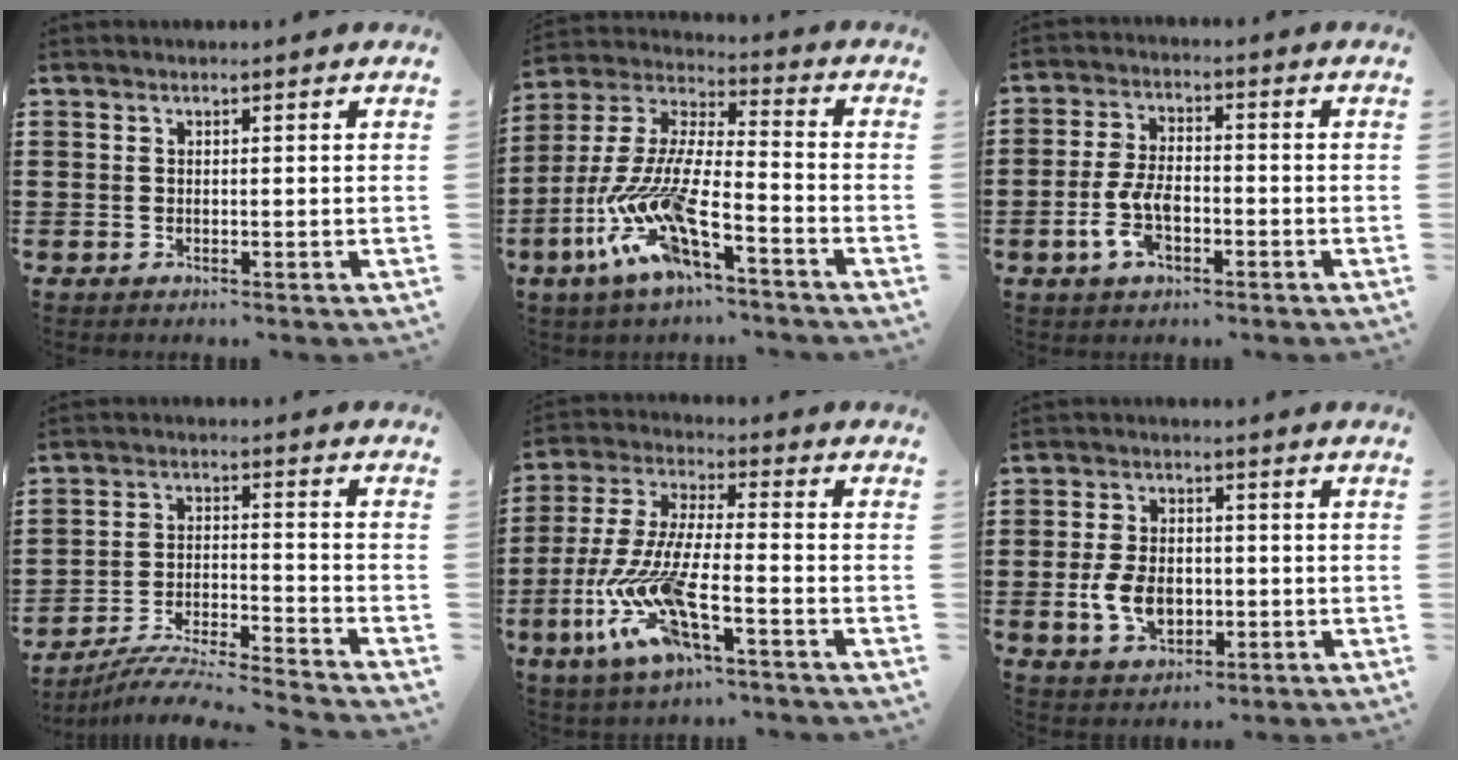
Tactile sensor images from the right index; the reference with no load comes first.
{"total": 12.6, "force": [-8.4, 2.3, 9.0], "torque": [-0.209, -0.016, -0.174]}
{"total": 7.0, "force": [-2.4, 3.6, 5.4], "torque": [-0.133, -0.001, -0.053]}
{"total": 6.2, "force": [-5.9, -0.5, 1.9], "torque": [-0.042, -0.012, -0.116]}
{"total": 12.7, "force": [-7.1, 3.0, 10.0], "torque": [-0.243, -0.017, -0.146]}
{"total": 6.8, "force": [-1.3, 4.4, 5.0], "torque": [-0.120, -0.001, -0.027]}